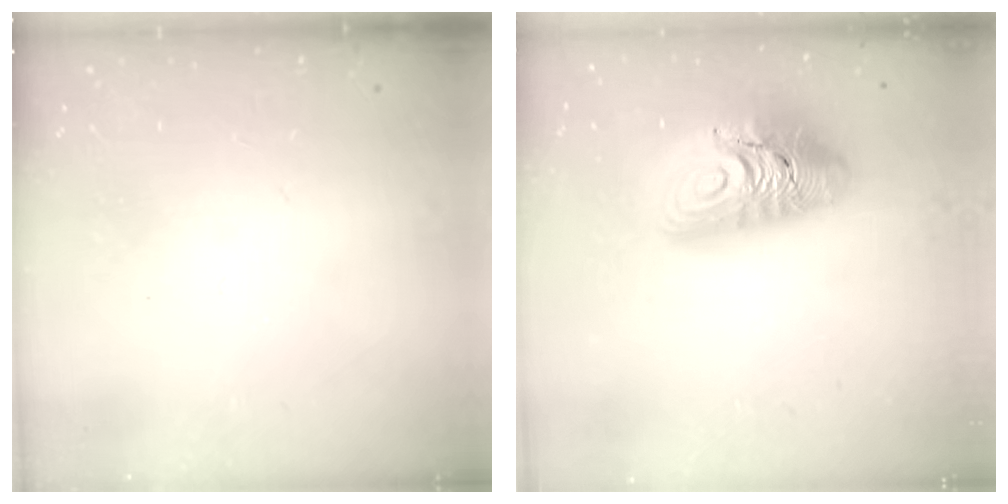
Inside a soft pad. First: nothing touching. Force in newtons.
{"total": 17.9, "press": 17.8, "slide": 1.8}